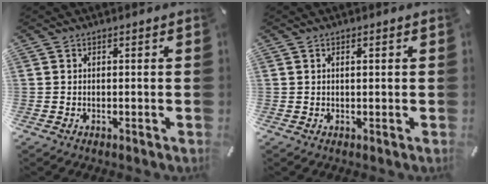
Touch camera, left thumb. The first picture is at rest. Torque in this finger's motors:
{"motor_torque": [-0.30, -0.16, -0.07, -0.03, 0.01]}